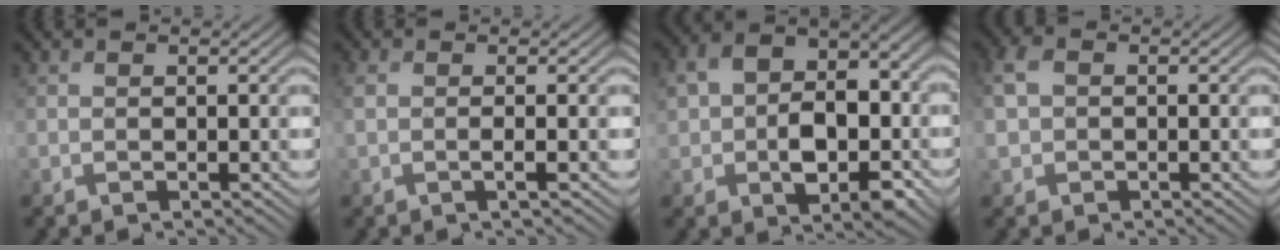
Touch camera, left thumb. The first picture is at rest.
{"total": 1.4, "force": [0.2, -0.3, 1.4], "torque": [-0.029, 0.002, -0.001]}
{"total": 10.4, "force": [-0.9, 7.4, 7.3], "torque": [-0.122, -0.014, -0.013]}
{"total": 2.7, "force": [0.1, 2.2, 1.6], "torque": [-0.052, 0.006, -0.006]}